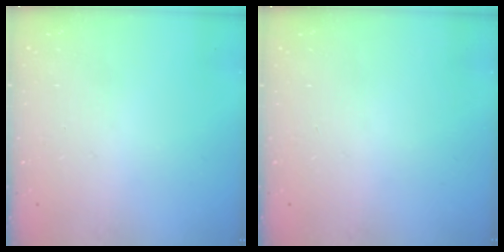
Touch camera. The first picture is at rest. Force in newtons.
{"total": 0.0}